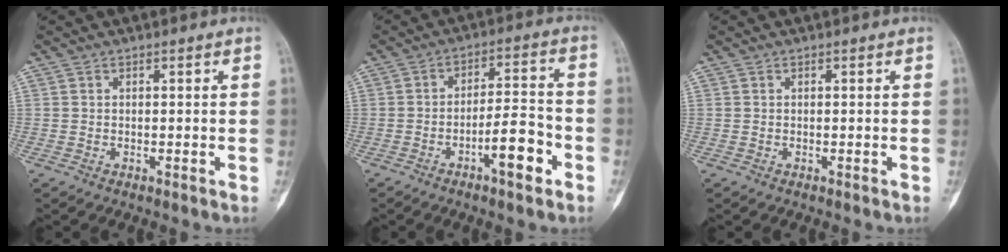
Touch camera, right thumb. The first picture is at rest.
{"total": 8.7, "force": [-4.2, 2.5, 7.3], "torque": [-0.108, 0.032, -0.067]}
{"total": 0.0}